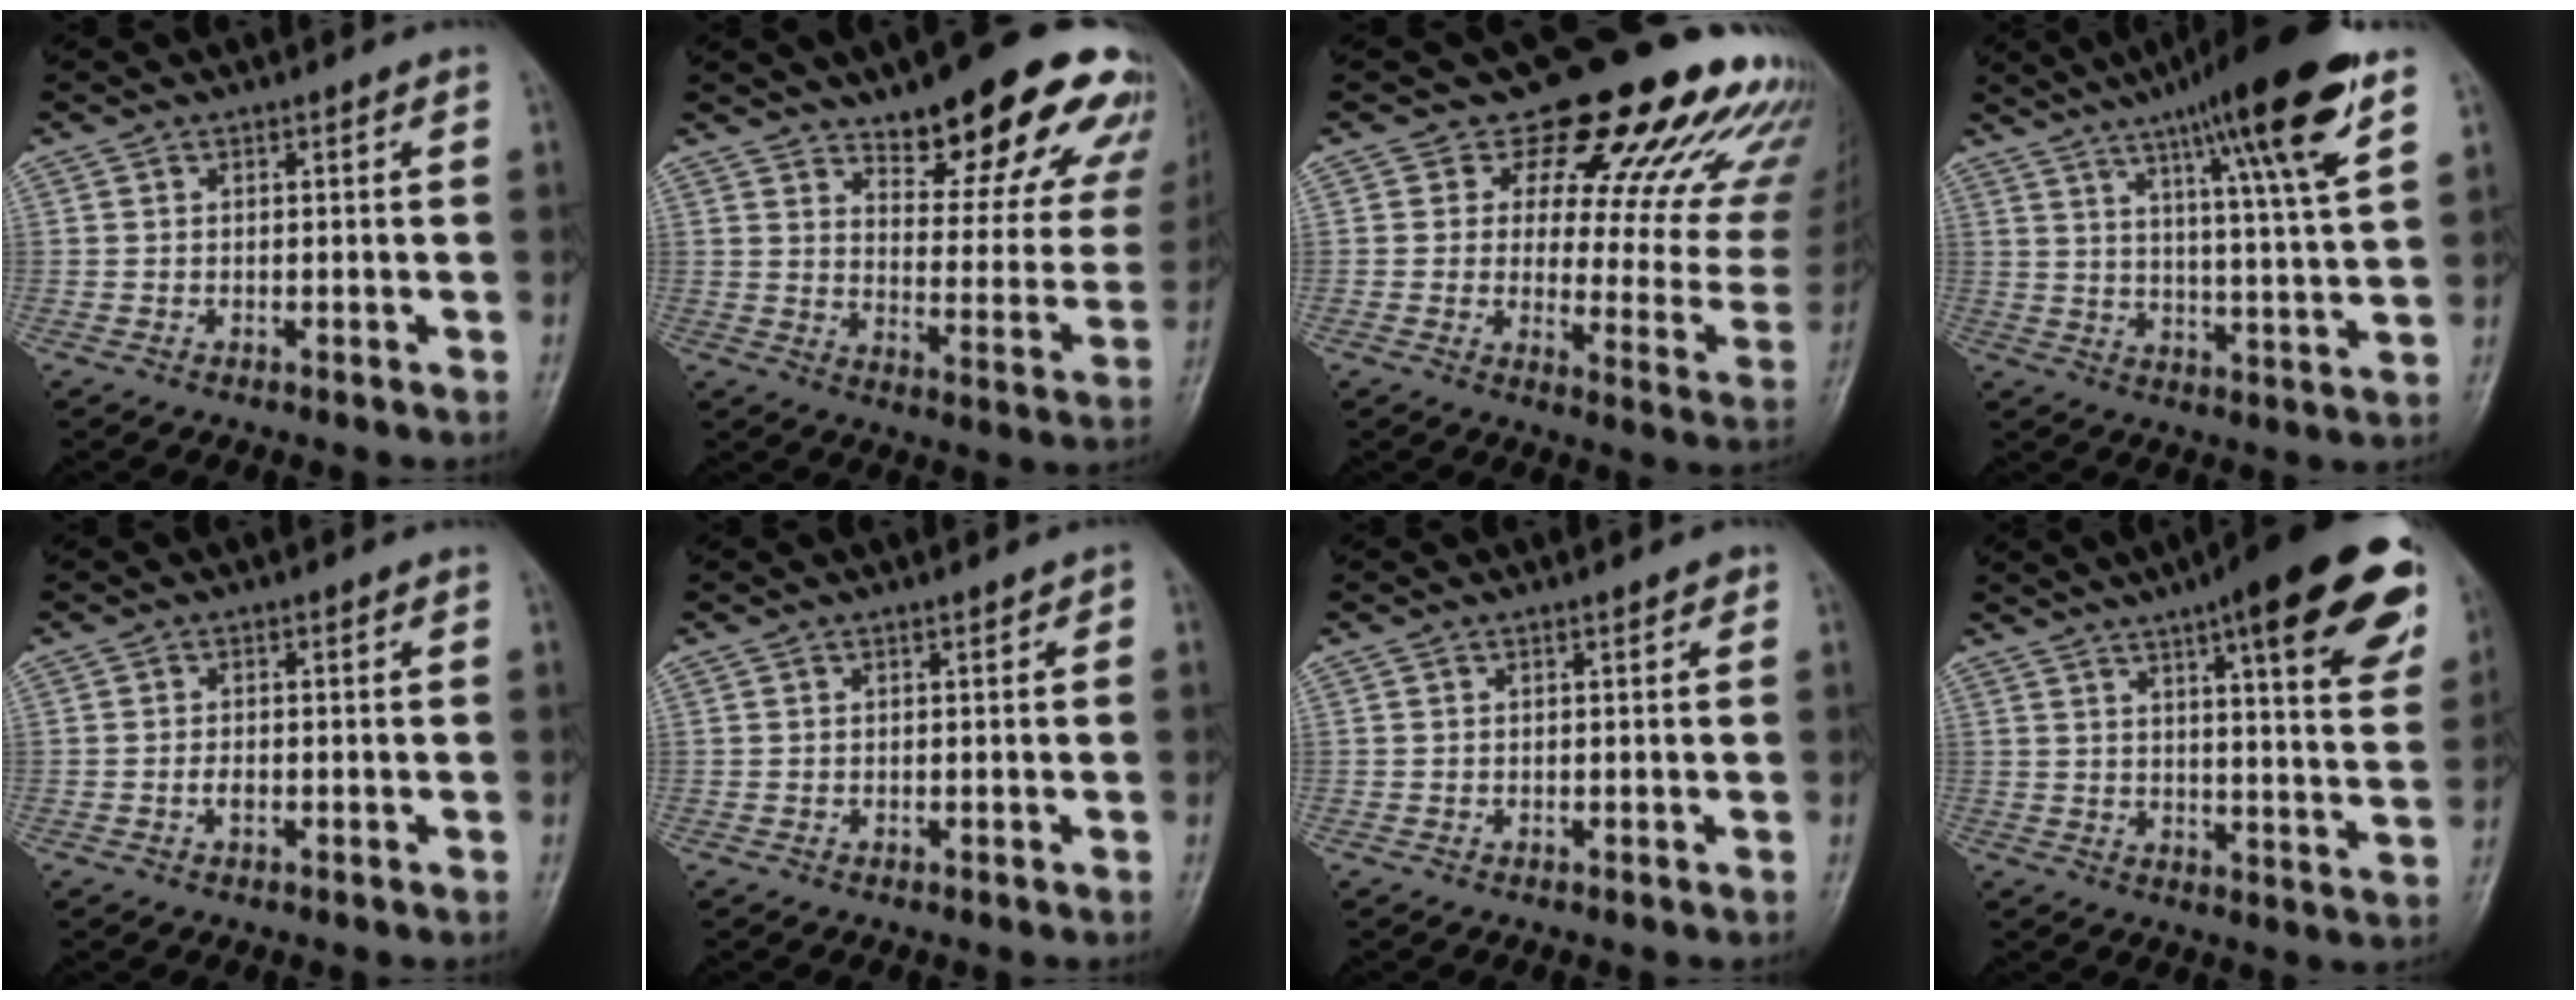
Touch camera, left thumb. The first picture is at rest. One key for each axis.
{"total": 22.2, "fx": 15.7, "fy": 7.6, "fz": 13.7, "tx": -0.119, "ty": -0.088, "tz": 0.205}
{"total": 21.7, "fx": 15.8, "fy": 9.1, "fz": 11.8, "tx": -0.086, "ty": -0.083, "tz": 0.182}
{"total": 19.0, "fx": 10.6, "fy": 1.9, "fz": 15.6, "tx": -0.224, "ty": -0.037, "tz": 0.159}
{"total": 1.4, "fx": -0.5, "fy": 0.8, "fz": 1.0, "tx": -0.010, "ty": 0.001, "tz": -0.011}
{"total": 0.5, "fx": 0.2, "fy": 0.4, "fz": 0.3, "tx": 0.010, "ty": 0.001, "tz": -0.001}
{"total": 0.9, "fx": 0.4, "fy": 0.5, "fz": 0.6, "tx": 0.005, "ty": 0.000, "tz": 0.002}
{"total": 24.4, "fx": 13.1, "fy": 5.8, "fz": 19.7, "tx": -0.239, "ty": -0.029, "tz": 0.167}